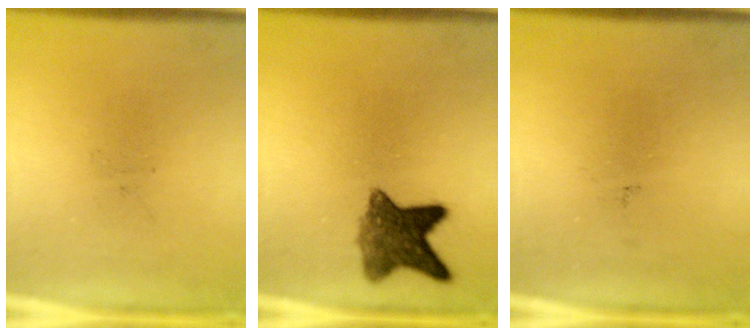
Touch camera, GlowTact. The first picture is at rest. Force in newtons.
{"total": 7.4}
{"total": 0.0}